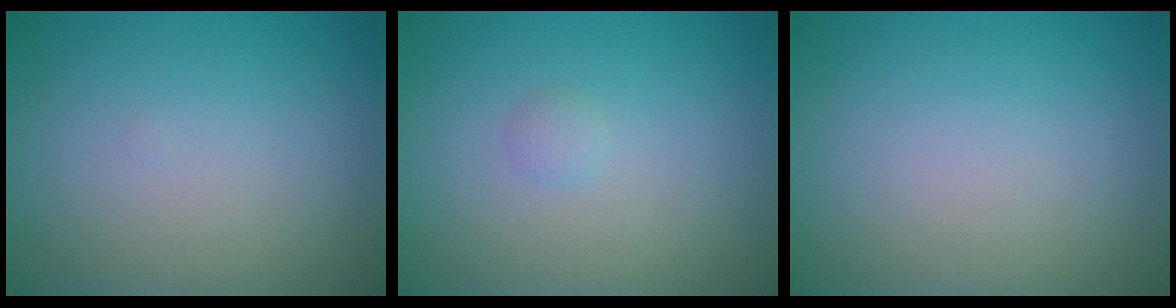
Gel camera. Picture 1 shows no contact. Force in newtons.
{"total": 0.7, "press": 0.7, "slide": 0.0}
{"total": 0.0}